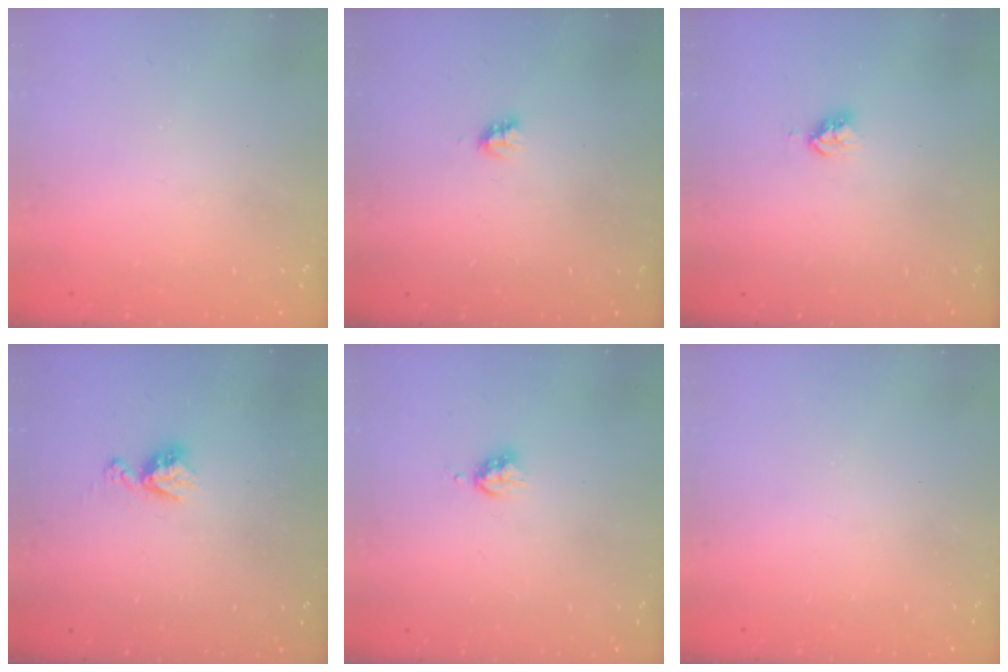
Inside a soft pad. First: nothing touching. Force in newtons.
{"total": 2.7, "press": 2.7, "slide": 0.2}
{"total": 4.0, "press": 3.9, "slide": 0.4}
{"total": 5.0, "press": 4.9, "slide": 0.6}
{"total": 4.2, "press": 4.2, "slide": 0.6}
{"total": 0.0}